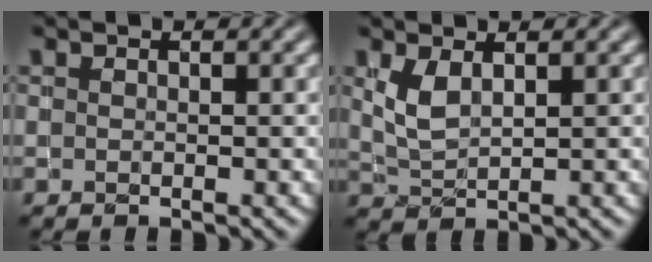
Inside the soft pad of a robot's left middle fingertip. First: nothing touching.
{"total": 2.3, "force": [0.8, 1.1, 1.9], "torque": [-0.049, -0.003, 0.023]}